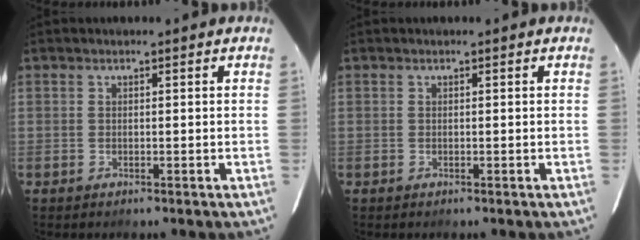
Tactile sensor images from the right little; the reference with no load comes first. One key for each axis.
{"total": 0.0}